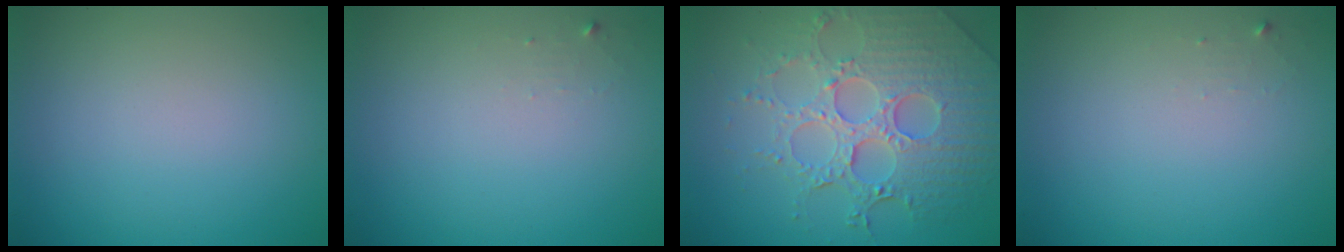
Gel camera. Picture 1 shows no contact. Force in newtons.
{"total": 0.6, "press": 0.6, "slide": 0.1}
{"total": 7.7, "press": 5.7, "slide": 5.2}
{"total": 0.6, "press": 0.6, "slide": 0.1}